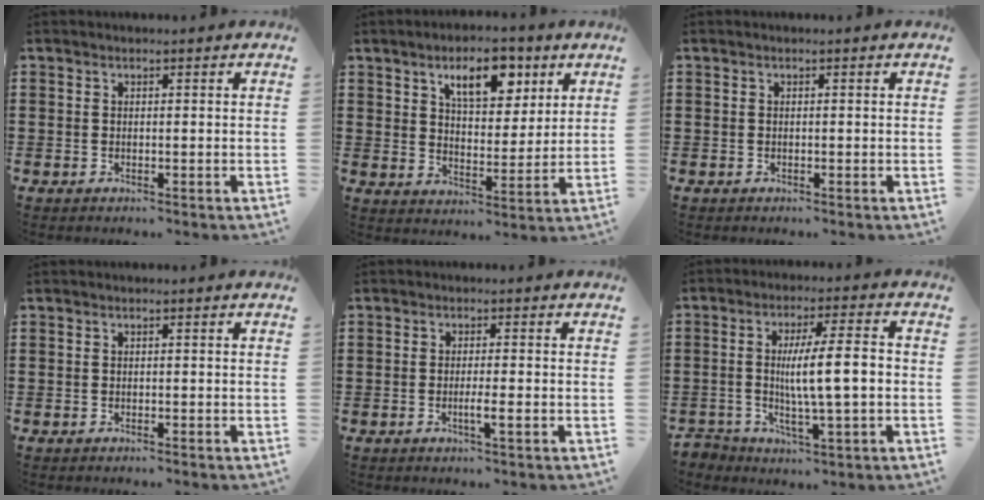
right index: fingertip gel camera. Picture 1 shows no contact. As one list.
[{"total": 8.5, "force": [4.9, 4.0, 5.7], "torque": [-0.090, -0.006, 0.079]}, {"total": 0.0}, {"total": 0.0}, {"total": 2.7, "force": [-1.0, -0.1, 2.6], "torque": [-0.043, -0.006, -0.019]}, {"total": 8.8, "force": [-0.8, 2.0, 8.5], "torque": [-0.149, 0.006, -0.015]}]